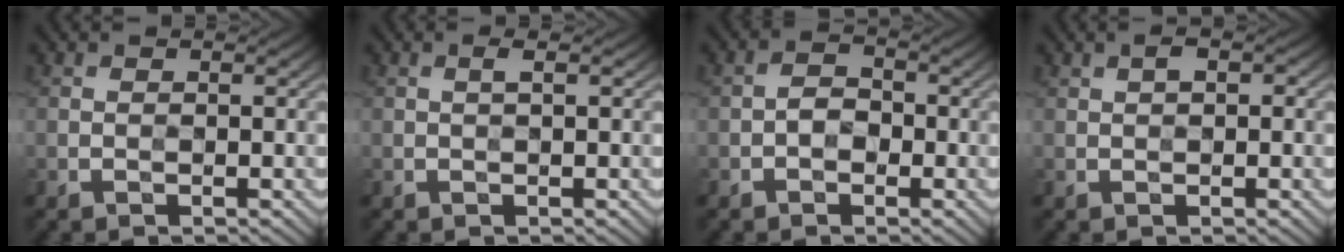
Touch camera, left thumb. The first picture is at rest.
{"total": 0.6, "force": [0.2, 0.0, 0.6], "torque": [-0.013, 0.004, 0.003]}
{"total": 2.1, "force": [-0.9, 1.6, 1.1], "torque": [-0.020, 0.003, -0.023]}
{"total": 1.6, "force": [0.6, 0.9, 1.3], "torque": [-0.021, 0.005, 0.007]}